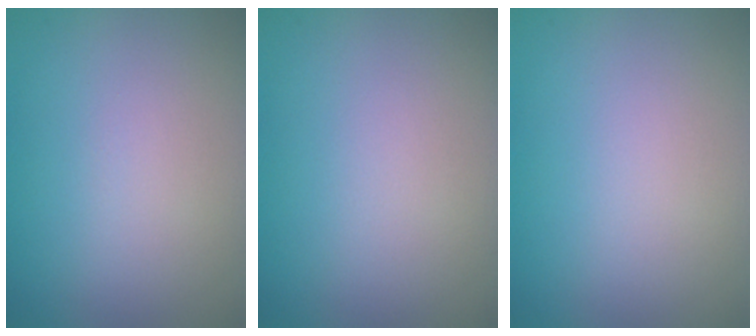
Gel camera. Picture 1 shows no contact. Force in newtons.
{"total": 0.0}
{"total": 0.0}